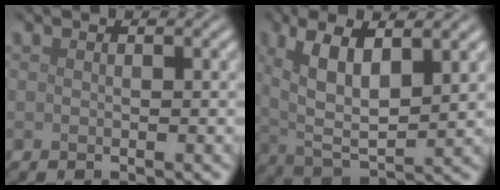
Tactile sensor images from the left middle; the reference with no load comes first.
{"total": 7.4, "force": [2.7, 2.9, 6.3], "torque": [-0.135, -0.002, 0.047]}